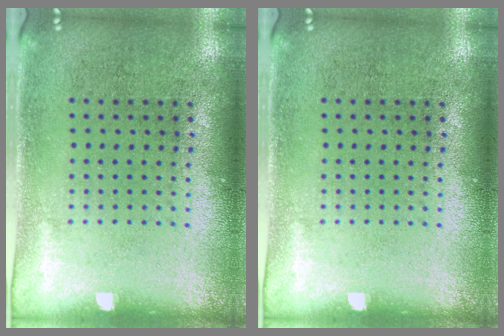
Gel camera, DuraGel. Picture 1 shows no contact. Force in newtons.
{"total": 0.0}